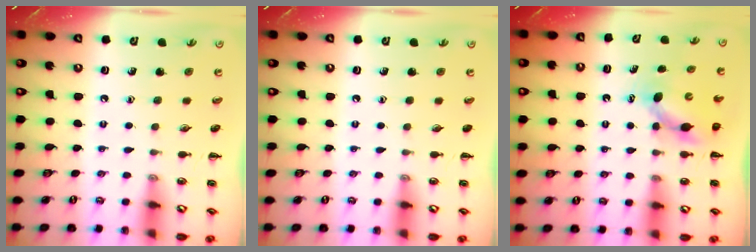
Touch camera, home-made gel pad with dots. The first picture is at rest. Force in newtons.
{"total": 0.0}
{"total": 5.1, "press": 4.9, "slide": 1.1}